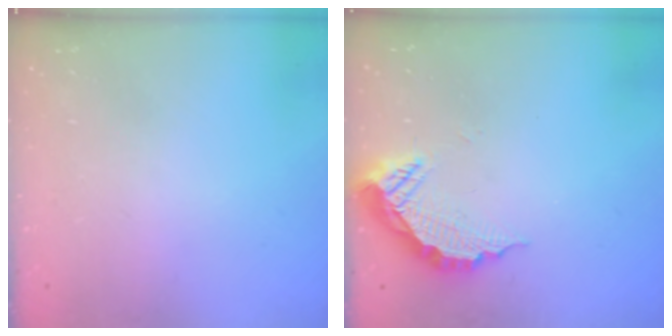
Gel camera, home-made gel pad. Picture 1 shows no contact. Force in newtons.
{"total": 9.8, "press": 9.8, "slide": 0.8}